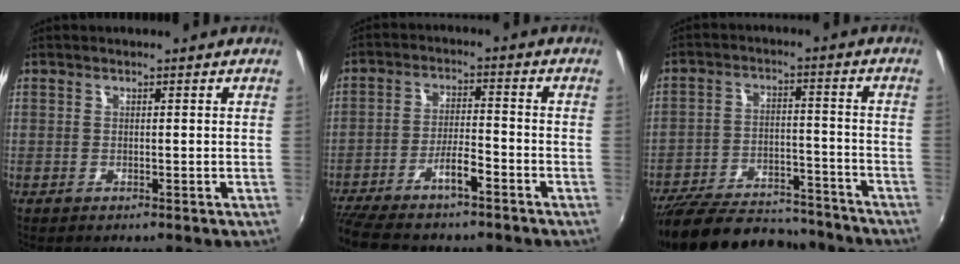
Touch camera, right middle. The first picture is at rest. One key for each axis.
{"total": 9.7, "fx": -7.7, "fy": 1.6, "fz": 5.7, "tx": -0.124, "ty": 0.004, "tz": -0.134}
{"total": 24.2, "fx": -20.6, "fy": 7.9, "fz": 10.0, "tx": -0.203, "ty": -0.008, "tz": -0.290}